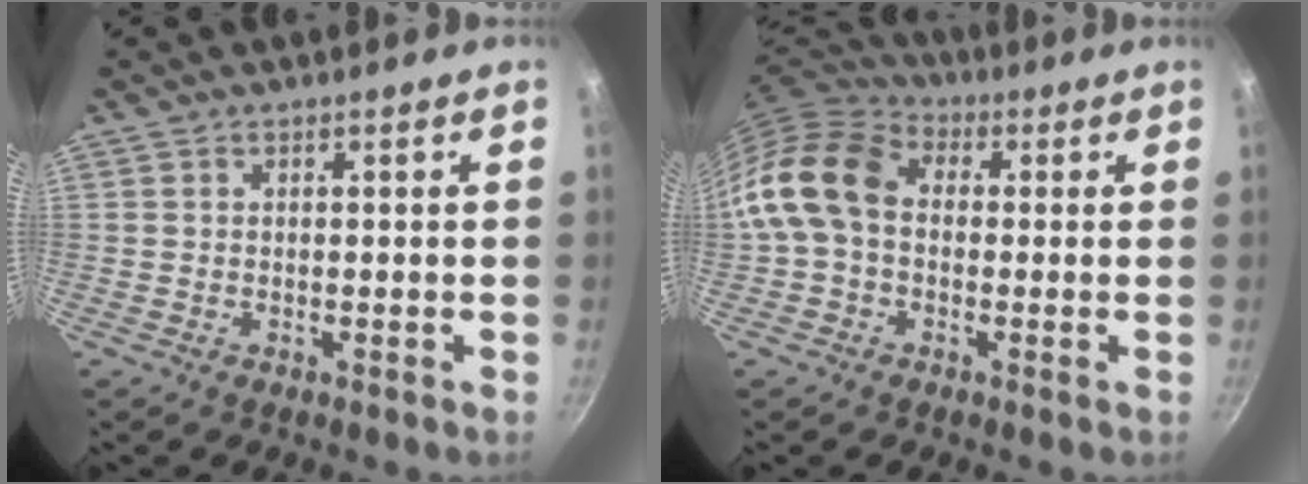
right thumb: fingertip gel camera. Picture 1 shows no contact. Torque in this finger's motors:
{"motor_torque": [0.31, 1.11, 0.24, -0.21, 0.17]}